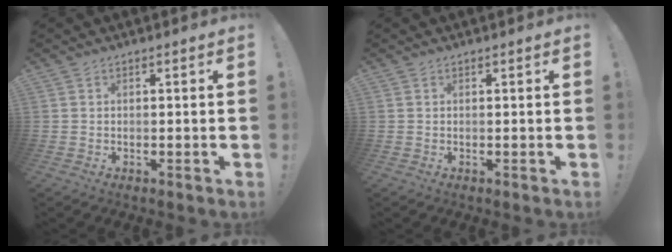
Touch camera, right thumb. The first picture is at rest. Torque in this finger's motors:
{"motor_torque": [0.00, 0.00, -0.01, 0.01, 0.06]}